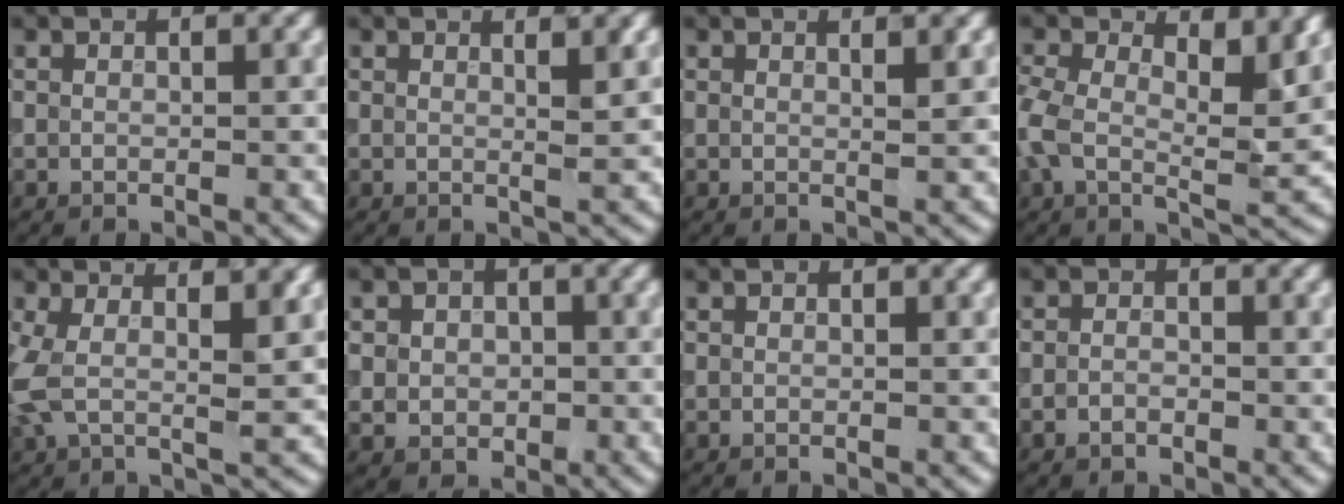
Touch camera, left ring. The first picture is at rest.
{"total": 2.5, "force": [1.1, 0.8, 2.1], "torque": [-0.019, 0.012, -0.005]}
{"total": 1.8, "force": [0.8, 0.6, 1.6], "torque": [-0.015, 0.005, -0.001]}
{"total": 7.7, "force": [2.0, 3.9, 6.4], "torque": [-0.133, -0.003, 0.023]}
{"total": 5.3, "force": [1.1, 1.9, 4.8], "torque": [-0.105, 0.001, 0.014]}
{"total": 3.2, "force": [0.0, 2.8, 1.5], "torque": [-0.022, -0.006, -0.007]}
{"total": 0.0}
{"total": 1.4, "force": [-0.7, 0.9, 0.8], "torque": [-0.014, 0.000, -0.018]}